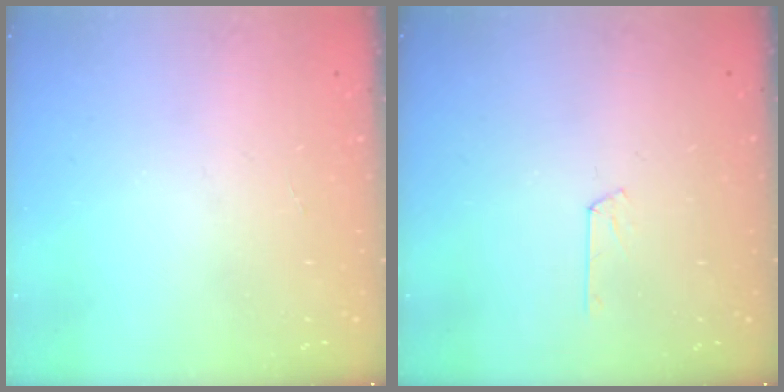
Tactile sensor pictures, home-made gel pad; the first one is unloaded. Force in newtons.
{"total": 2.9, "press": 2.9, "slide": 0.3}